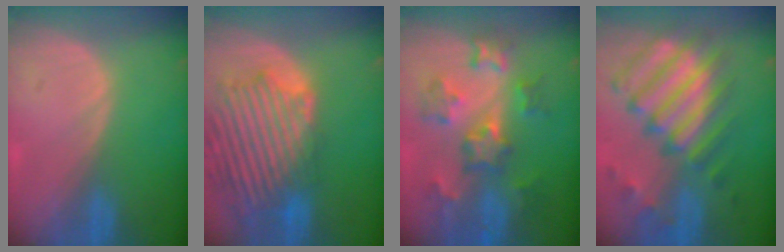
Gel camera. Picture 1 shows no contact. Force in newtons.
{"total": 14.1, "press": 12.0, "slide": 7.4}
{"total": 8.1, "press": 7.8, "slide": 2.2}
{"total": 12.0, "press": 10.4, "slide": 6.0}